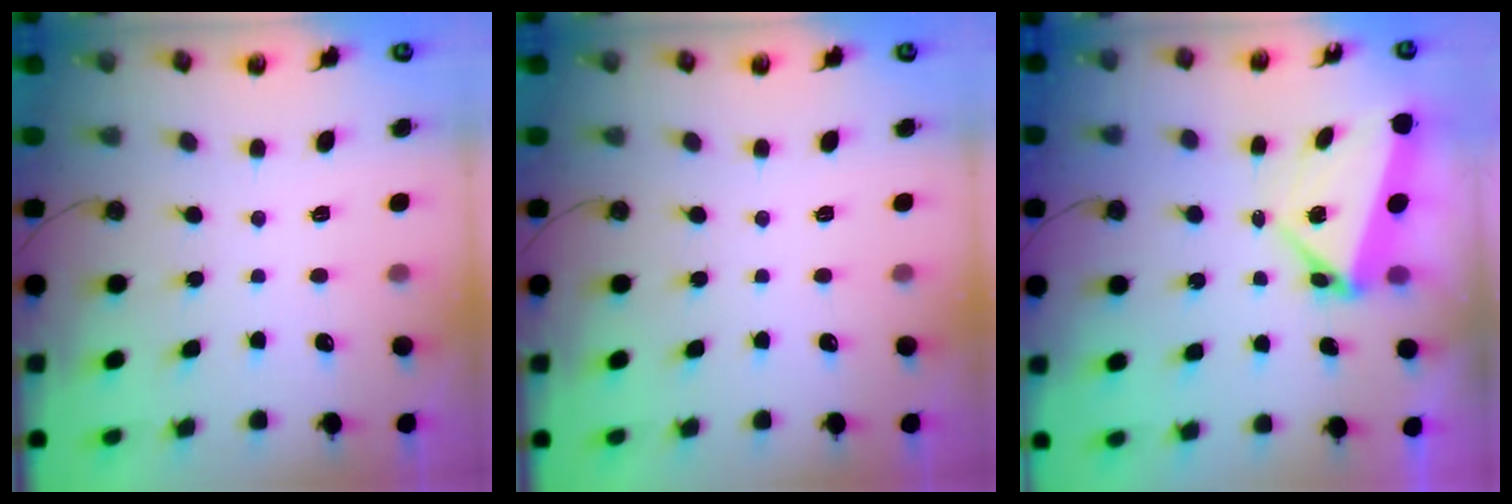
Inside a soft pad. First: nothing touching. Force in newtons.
{"total": 0.0}
{"total": 6.1, "press": 5.2, "slide": 3.2}